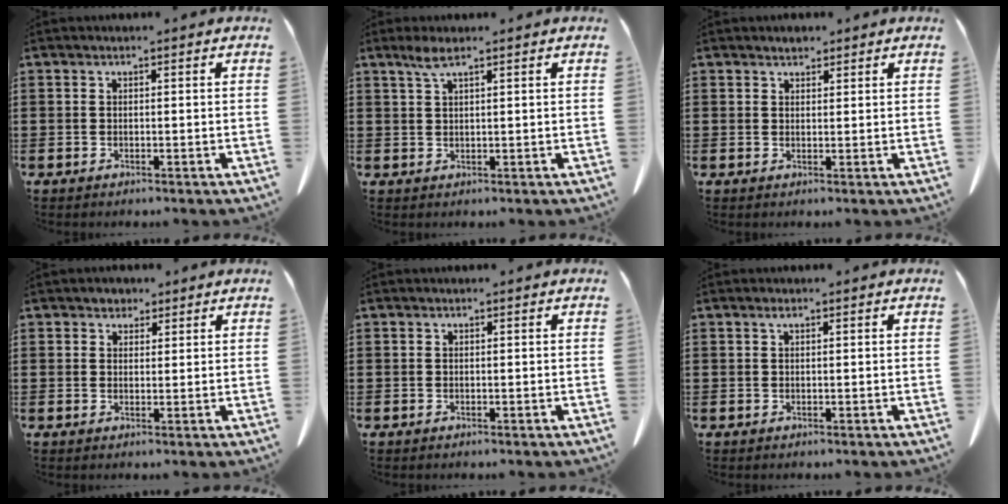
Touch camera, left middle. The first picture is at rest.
{"total": 2.8, "force": [1.7, 0.4, 2.1], "torque": [-0.047, 0.003, 0.030]}
{"total": 1.6, "force": [1.4, 0.5, 0.3], "torque": [-0.008, 0.004, 0.027]}
{"total": 2.0, "force": [1.6, 1.2, 0.1], "torque": [0.000, 0.005, 0.028]}
{"total": 0.0}
{"total": 0.6, "force": [0.3, 0.1, 0.5], "torque": [-0.010, 0.002, 0.006]}